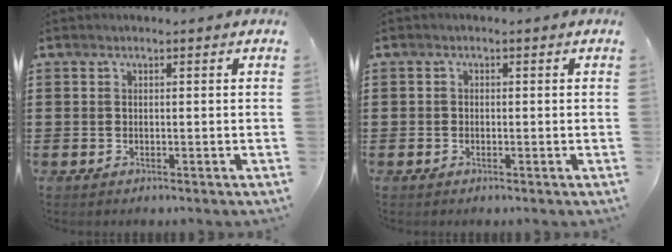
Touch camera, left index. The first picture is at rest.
{"total": 0.8, "force": [-0.5, 0.6, 0.1], "torque": [-0.004, 0.001, -0.010]}